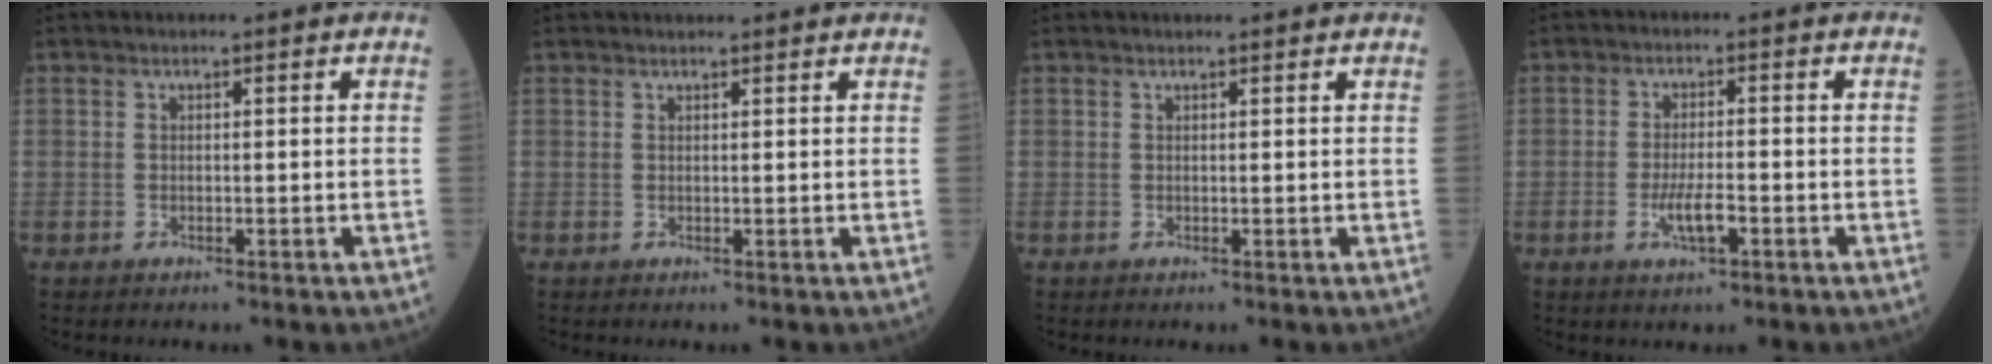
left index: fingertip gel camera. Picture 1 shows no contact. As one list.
[{"total": 4.1, "force": [4.0, 0.2, 1.0], "torque": [-0.012, 0.026, 0.046]}, {"total": 2.6, "force": [2.5, 0.0, 0.6], "torque": [-0.008, 0.018, 0.029]}, {"total": 3.9, "force": [-1.6, 0.8, 3.5], "torque": [-0.073, -0.002, -0.029]}]